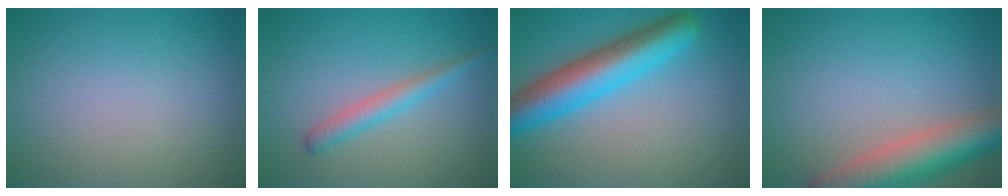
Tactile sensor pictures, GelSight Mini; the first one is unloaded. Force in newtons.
{"total": 2.3, "press": 2.3, "slide": 0.0}
{"total": 7.7, "press": 7.7, "slide": 0.4}
{"total": 7.9, "press": 7.9, "slide": 0.5}